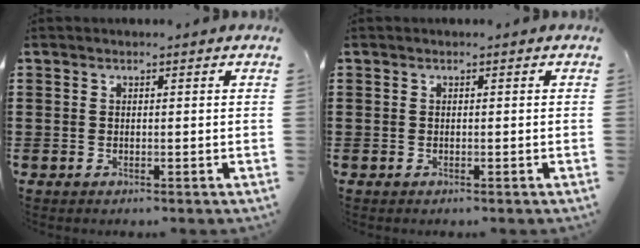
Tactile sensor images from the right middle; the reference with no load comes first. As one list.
[{"total": 0.0}]